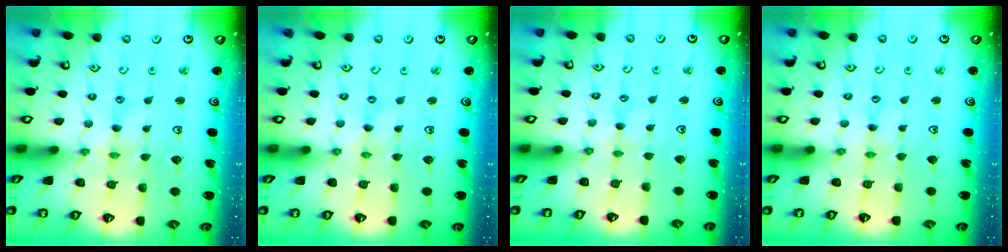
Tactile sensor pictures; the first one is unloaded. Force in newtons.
{"total": 0.0}
{"total": 1.9, "press": 1.9, "slide": 0.3}
{"total": 2.6, "press": 2.5, "slide": 0.4}